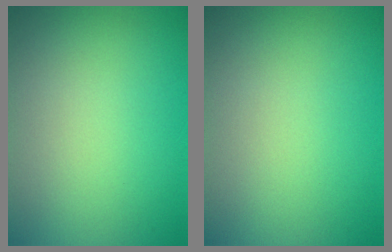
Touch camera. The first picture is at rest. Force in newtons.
{"total": 0.0}